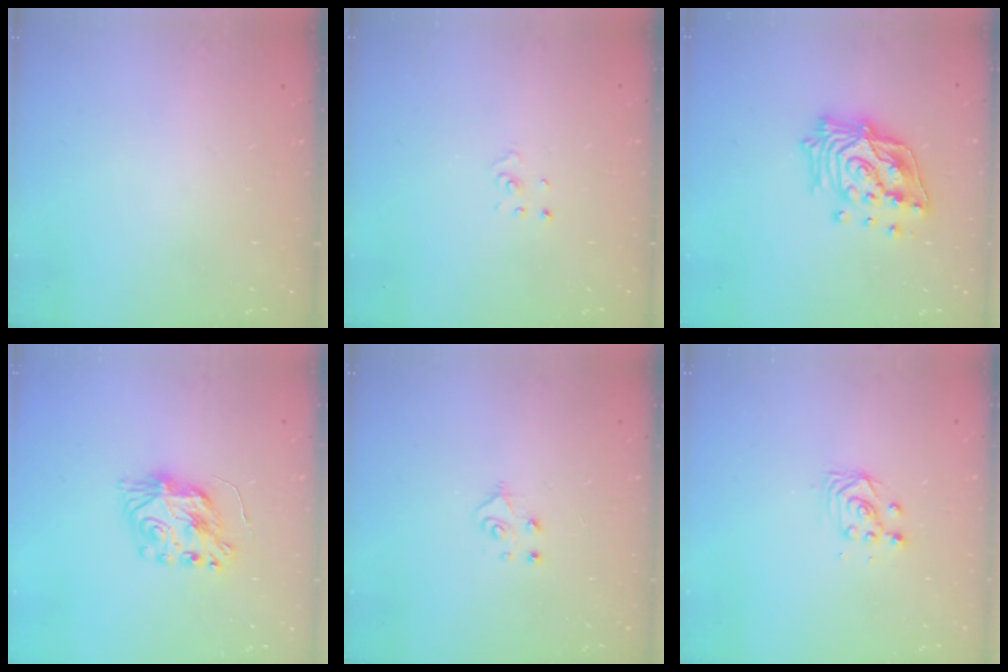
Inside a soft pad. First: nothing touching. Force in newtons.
{"total": 1.1, "press": 1.1, "slide": 0.1}
{"total": 18.3, "press": 18.1, "slide": 2.4}
{"total": 7.9, "press": 7.9, "slide": 0.5}
{"total": 4.9, "press": 4.8, "slide": 0.5}
{"total": 3.0, "press": 3.0, "slide": 0.2}